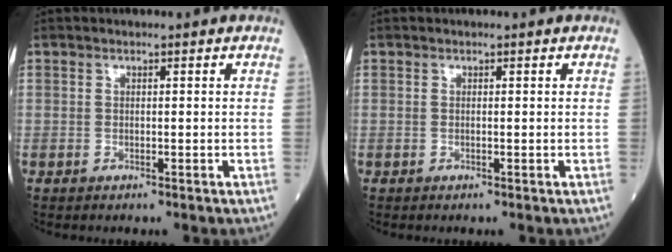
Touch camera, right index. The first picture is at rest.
{"total": 0.0}